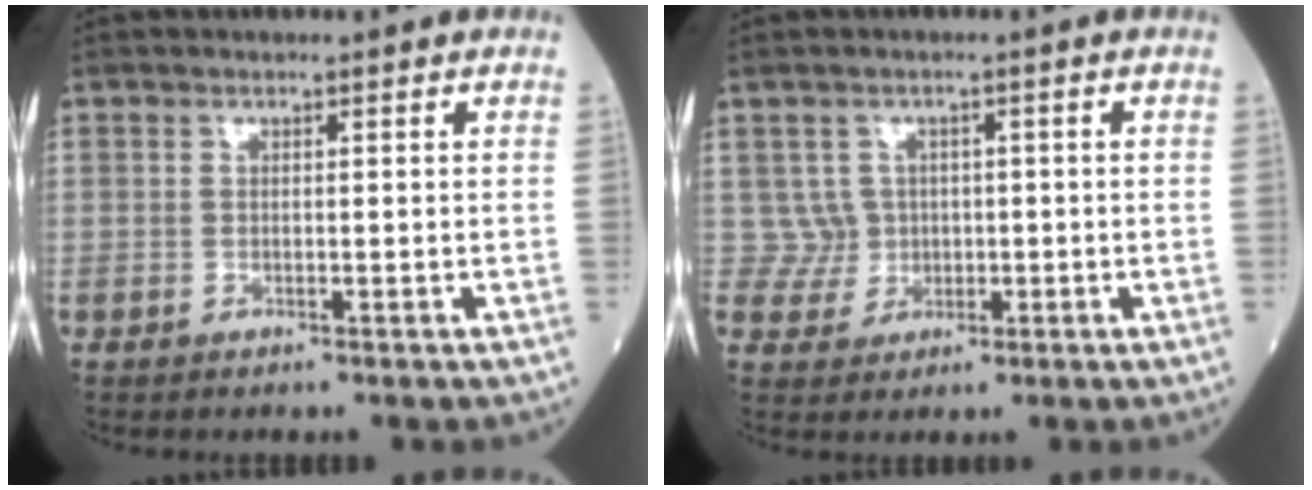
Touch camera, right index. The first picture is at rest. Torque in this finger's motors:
{"motor_torque": [-0.39, 0.04, -0.19, -0.06]}